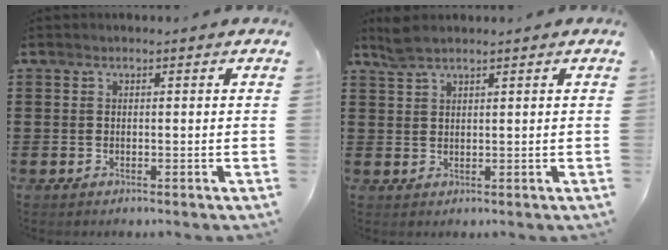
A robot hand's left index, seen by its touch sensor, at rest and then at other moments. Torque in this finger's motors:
{"motor_torque": [-0.01, -0.08, 0.06, 0.04]}